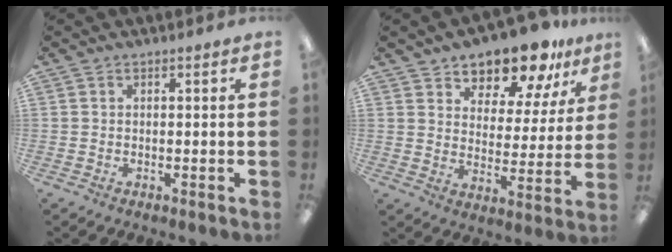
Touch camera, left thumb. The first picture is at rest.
{"total": 13.3, "force": [11.7, 5.0, 3.9], "torque": [-0.072, -0.088, 0.213]}